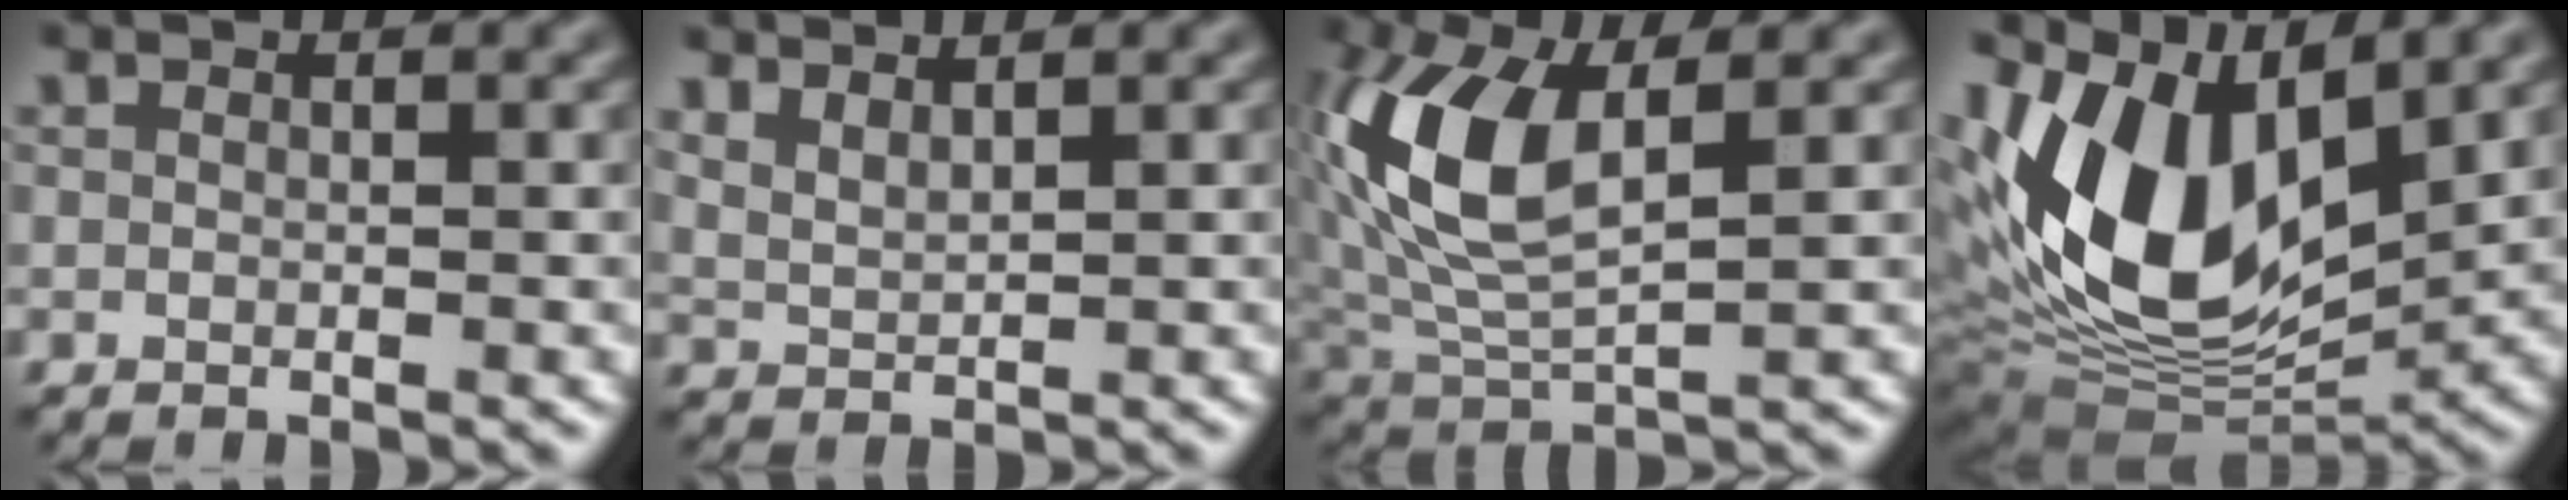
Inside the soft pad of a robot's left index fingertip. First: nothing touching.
{"total": 2.3, "force": [2.0, 0.7, 1.0], "torque": [-0.013, 0.006, 0.037]}
{"total": 9.6, "force": [1.5, 4.8, 8.1], "torque": [-0.187, 0.006, 0.028]}
{"total": 13.8, "force": [2.6, 7.7, 11.1], "torque": [-0.220, -0.003, 0.048]}